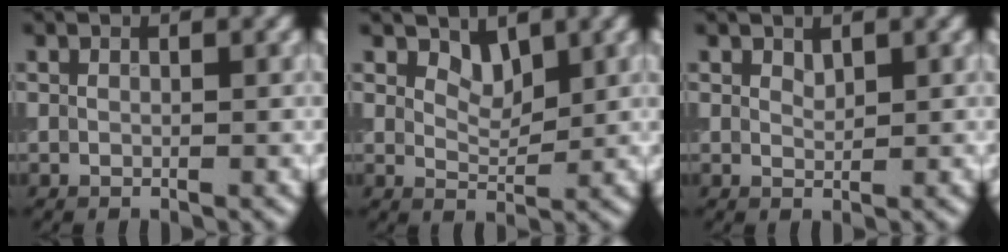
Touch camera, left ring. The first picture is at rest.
{"total": 2.1, "force": [1.6, 1.0, 1.0], "torque": [-0.019, -0.009, 0.025]}
{"total": 0.8, "force": [0.6, 0.3, 0.3], "torque": [-0.006, -0.002, 0.014]}